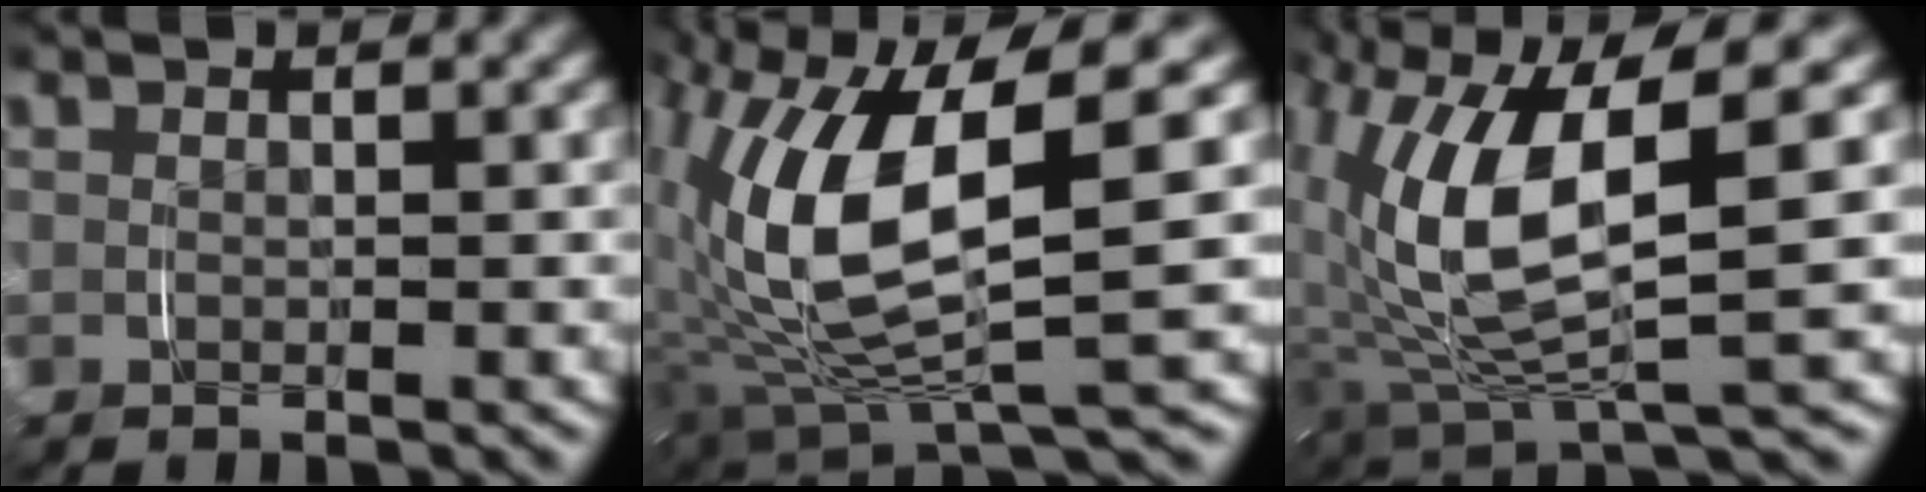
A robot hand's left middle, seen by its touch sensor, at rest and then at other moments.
{"total": 12.5, "force": [1.0, 6.2, 10.9], "torque": [-0.215, -0.019, 0.030]}
{"total": 10.7, "force": [1.1, 5.0, 9.4], "torque": [-0.188, -0.011, 0.025]}